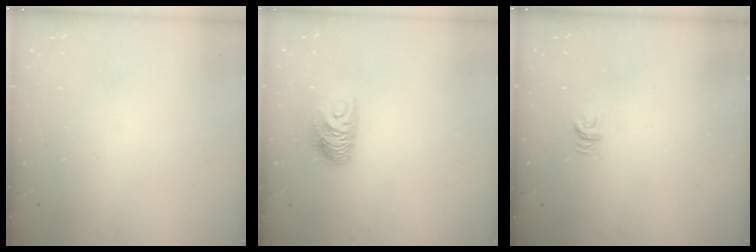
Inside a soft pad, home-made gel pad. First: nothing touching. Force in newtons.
{"total": 8.4, "press": 8.4, "slide": 0.3}
{"total": 4.1, "press": 4.1, "slide": 0.1}